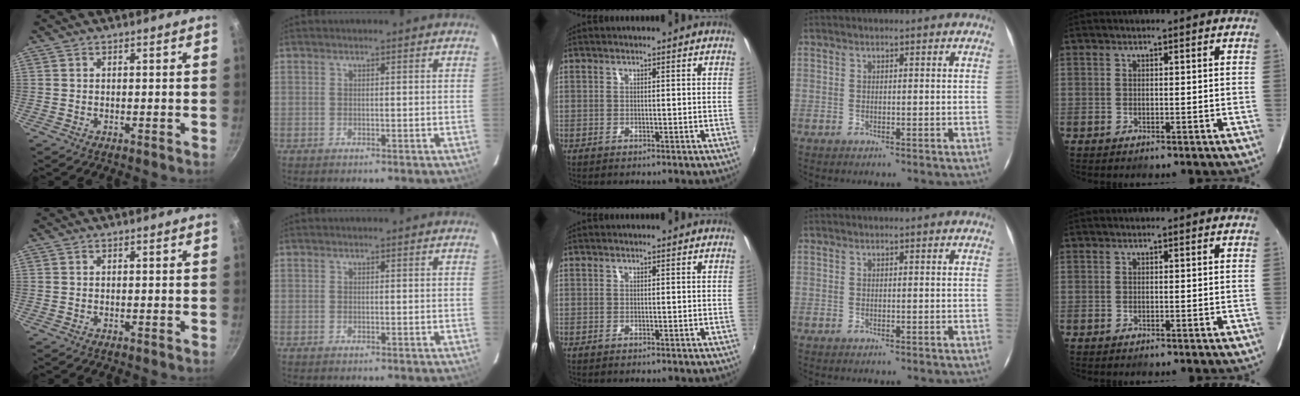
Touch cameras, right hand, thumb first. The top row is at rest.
{}